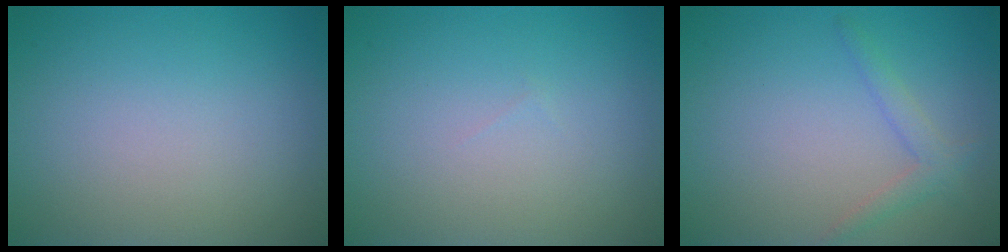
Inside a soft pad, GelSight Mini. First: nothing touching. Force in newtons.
{"total": 0.0}
{"total": 1.8, "press": 1.8, "slide": 0.1}